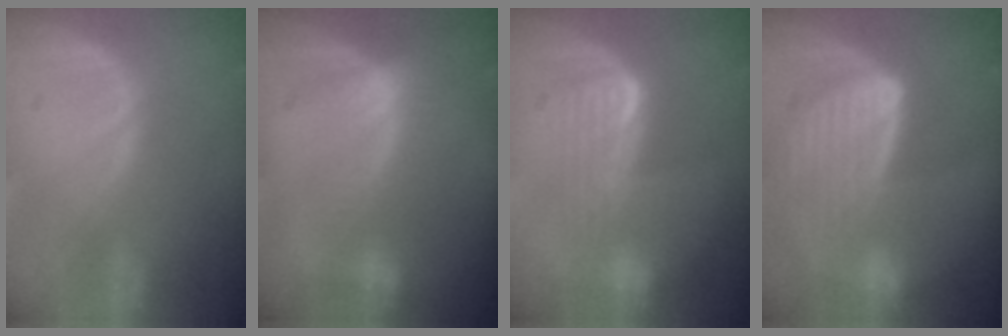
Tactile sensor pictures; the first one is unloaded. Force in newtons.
{"total": 7.2, "press": 6.2, "slide": 3.8}
{"total": 6.6, "press": 6.3, "slide": 1.9}
{"total": 9.0, "press": 7.9, "slide": 4.2}